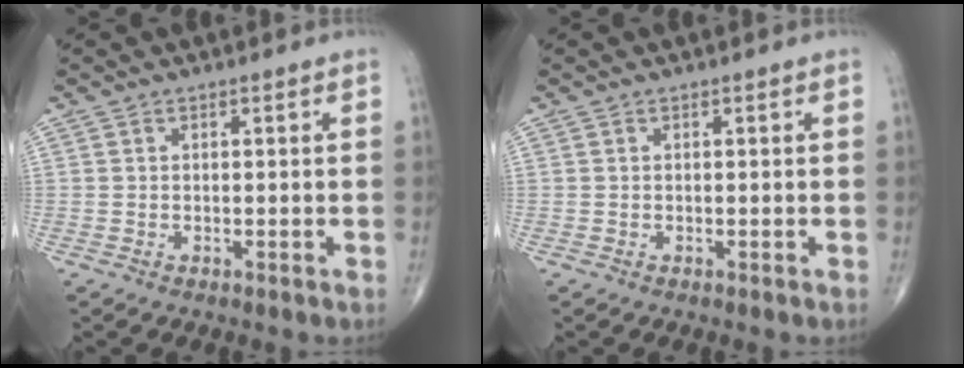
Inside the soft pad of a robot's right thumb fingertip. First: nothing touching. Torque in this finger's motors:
{"motor_torque": [-0.01, 0.01, -0.01, 0.01, 0.01]}